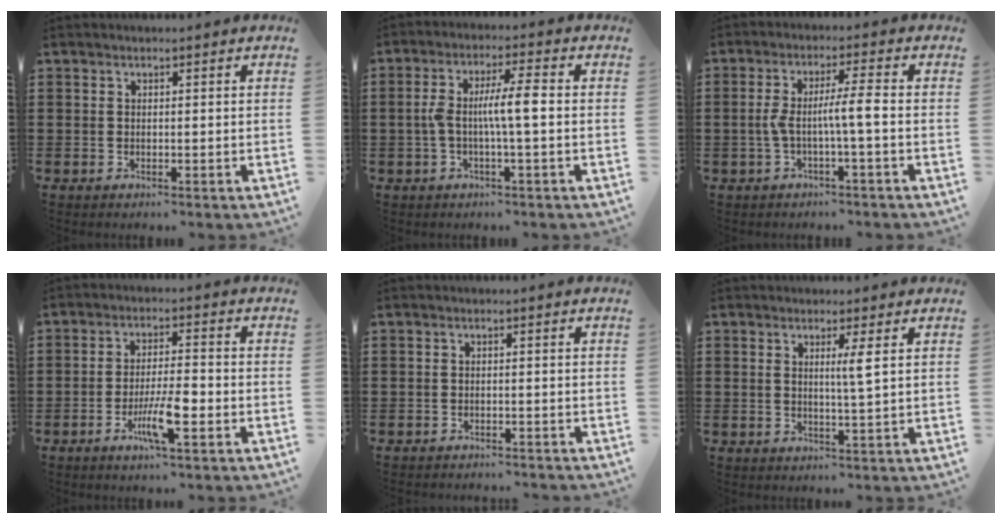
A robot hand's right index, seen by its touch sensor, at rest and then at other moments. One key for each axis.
{"total": 6.1, "fx": -0.4, "fy": 0.8, "fz": 6.0, "tx": -0.125, "ty": -0.004, "tz": -0.017}
{"total": 5.4, "fx": -0.9, "fy": 0.0, "fz": 5.3, "tx": -0.113, "ty": -0.006, "tz": -0.026}
{"total": 6.9, "fx": -2.6, "fy": 1.2, "fz": 6.2, "tx": -0.120, "ty": -0.008, "tz": -0.048}
{"total": 1.1, "fx": -1.1, "fy": -0.1, "fz": 0.0, "tx": -0.004, "ty": 0.000, "tz": -0.024}
{"total": 3.6, "fx": 1.1, "fy": -0.3, "fz": 3.4, "tx": -0.068, "ty": -0.006, "tz": 0.015}